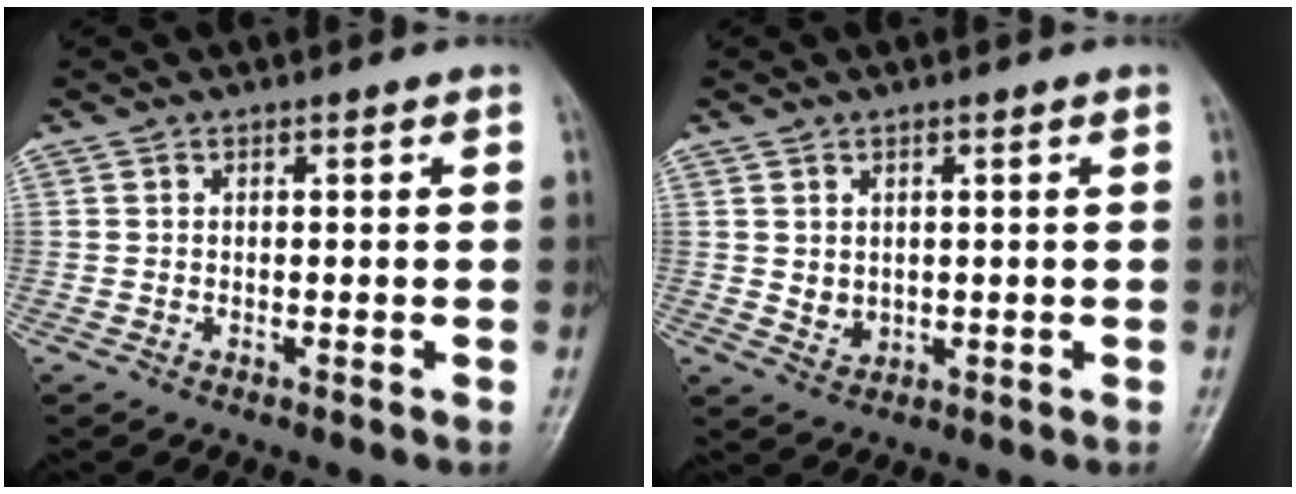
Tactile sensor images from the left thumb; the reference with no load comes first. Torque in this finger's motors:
{"motor_torque": [-0.09, 0.11, 0.10, -0.03, 0.00]}